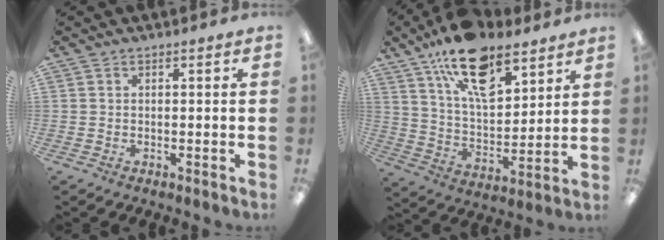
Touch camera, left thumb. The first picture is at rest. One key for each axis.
{"total": 18.4, "fx": 12.1, "fy": 8.5, "fz": 10.9, "tx": -0.182, "ty": -0.059, "tz": 0.212}